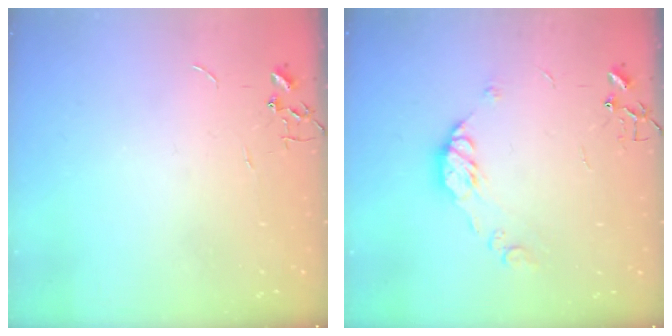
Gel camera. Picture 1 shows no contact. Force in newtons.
{"total": 8.9, "press": 8.9, "slide": 0.6}